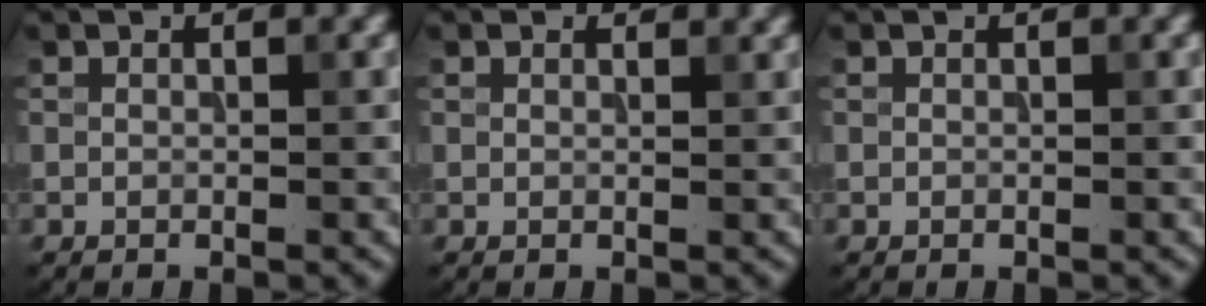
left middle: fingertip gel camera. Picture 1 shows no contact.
{"total": 1.1, "force": [1.0, 0.3, 0.2], "torque": [-0.006, -0.003, 0.009]}
{"total": 0.0}